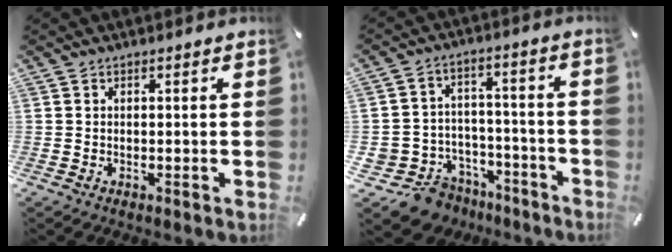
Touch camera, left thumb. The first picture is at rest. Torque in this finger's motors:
{"motor_torque": [-0.20, 1.28, 0.29, 0.35, 0.06]}